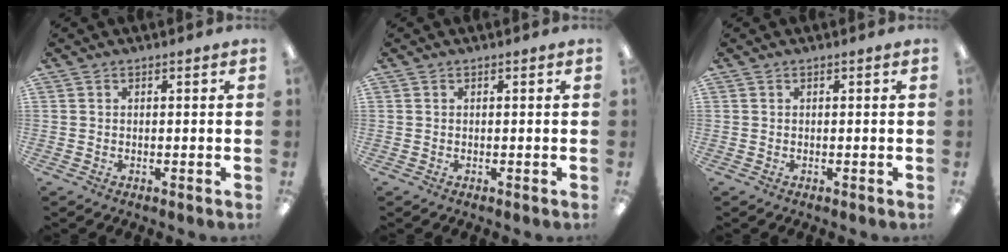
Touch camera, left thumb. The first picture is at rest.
{"total": 0.0}
{"total": 0.0}